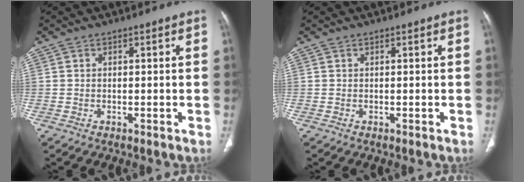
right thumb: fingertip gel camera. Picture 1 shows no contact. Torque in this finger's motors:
{"motor_torque": [0.04, 0.11, -0.09, 0.00, 0.01]}